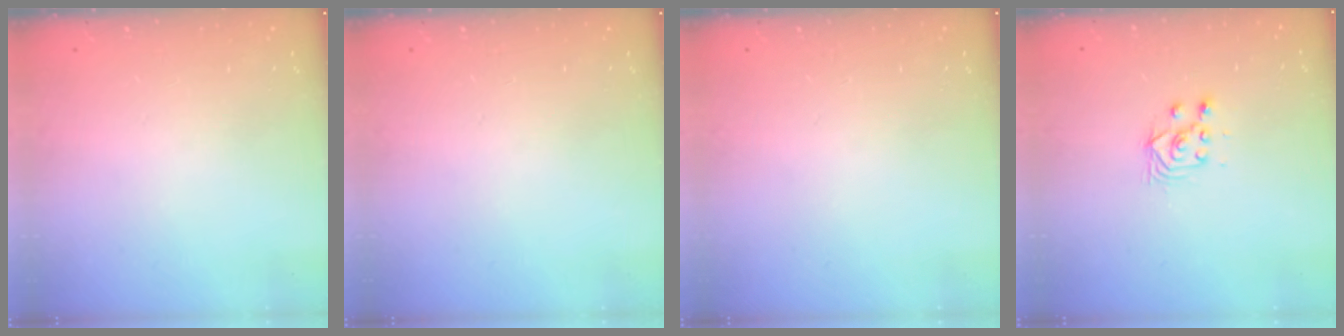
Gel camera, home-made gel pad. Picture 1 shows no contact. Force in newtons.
{"total": 0.0}
{"total": 0.0}
{"total": 4.1, "press": 3.9, "slide": 1.3}